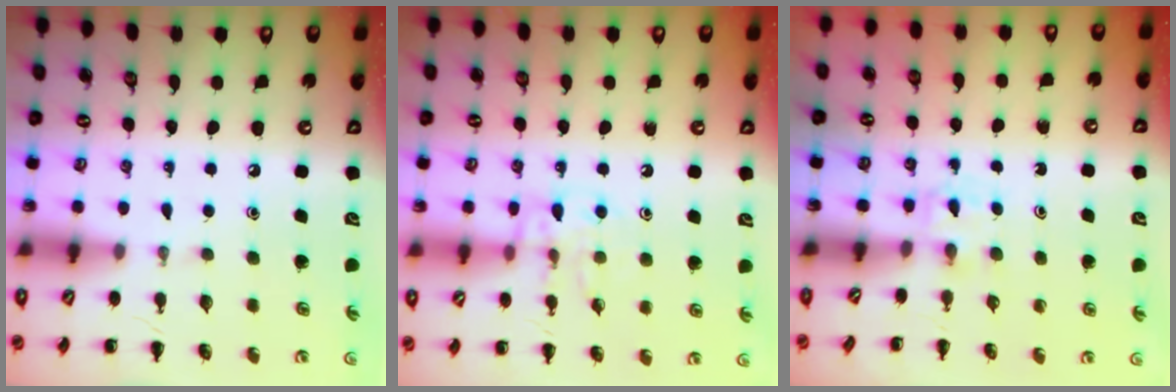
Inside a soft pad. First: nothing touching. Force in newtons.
{"total": 10.3, "press": 10.3, "slide": 0.8}
{"total": 2.3, "press": 2.1, "slide": 1.0}